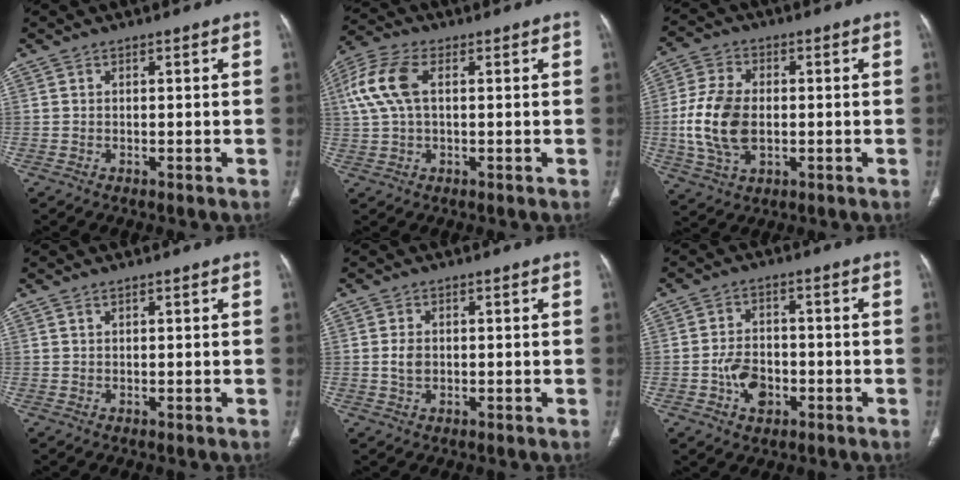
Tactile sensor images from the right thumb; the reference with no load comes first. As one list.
[{"total": 9.1, "force": [1.7, 4.8, 7.6], "torque": [-0.185, 0.023, 0.031]}, {"total": 12.2, "force": [-1.0, 7.6, 9.5], "torque": [-0.196, 0.004, -0.016]}, {"total": 0.5, "force": [0.4, 0.2, 0.3], "torque": [-0.008, -0.001, 0.008]}, {"total": 2.4, "force": [-0.1, 1.6, 1.8], "torque": [-0.036, 0.002, -0.001]}, {"total": 6.6, "force": [-2.3, 4.6, 4.2], "torque": [-0.058, 0.017, -0.037]}]